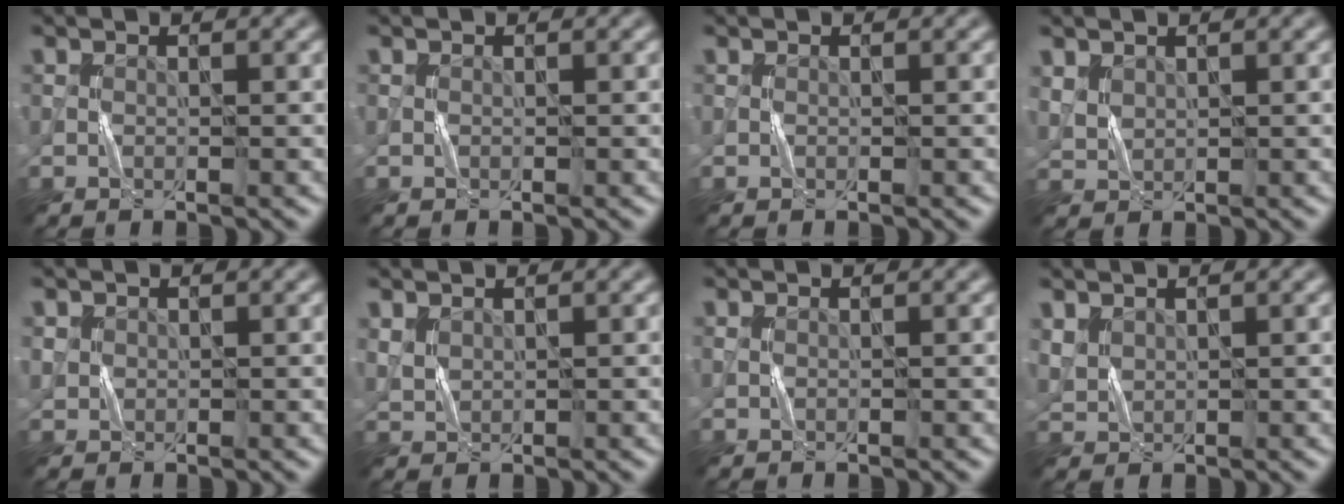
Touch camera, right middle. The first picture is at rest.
{"total": 0.0}
{"total": 0.0}
{"total": 1.5, "force": [0.9, 1.0, 0.6], "torque": [-0.018, -0.002, 0.024]}
{"total": 0.8, "force": [0.2, 0.8, 0.0], "torque": [0.000, -0.003, 0.008]}
{"total": 1.2, "force": [0.8, 0.8, 0.6], "torque": [-0.016, -0.002, 0.022]}
{"total": 0.0}
{"total": 1.6, "force": [1.0, 1.0, 0.7], "torque": [-0.020, 0.000, 0.026]}